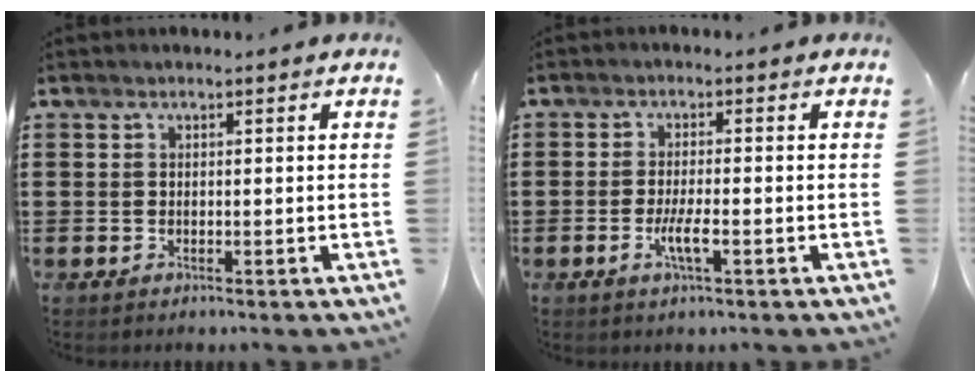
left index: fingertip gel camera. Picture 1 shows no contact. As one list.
[{"total": 3.8, "force": [-1.4, 0.6, 3.5], "torque": [-0.071, -0.006, -0.027]}]